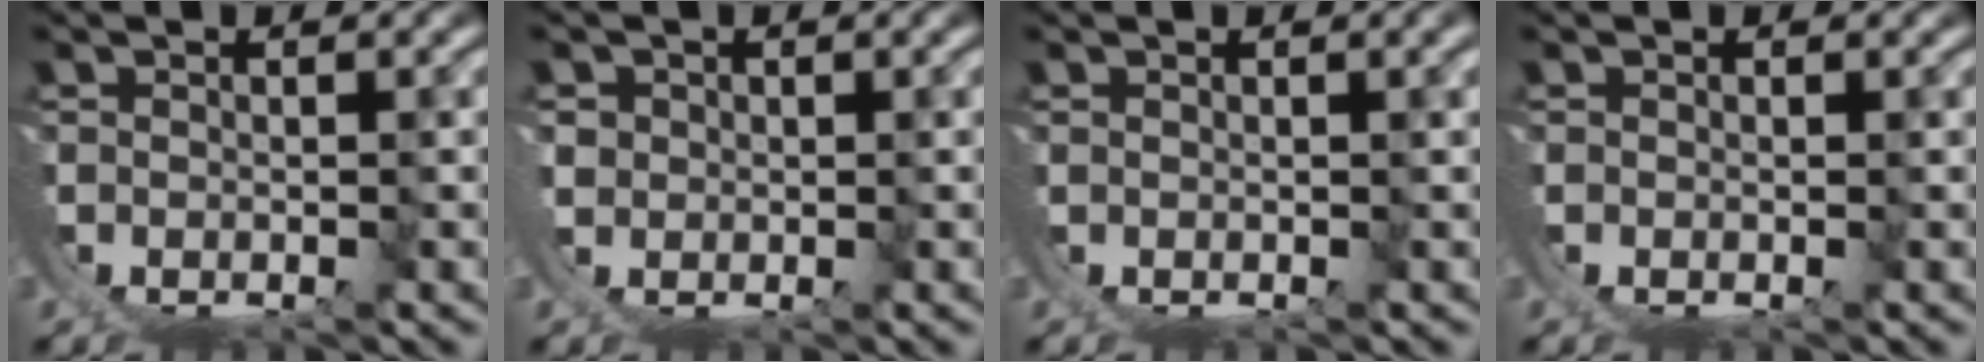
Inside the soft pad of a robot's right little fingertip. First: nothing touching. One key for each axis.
{"total": 3.0, "fx": 0.7, "fy": 2.9, "fz": 0.7, "tx": -0.032, "ty": 0.001, "tz": 0.009}
{"total": 0.6, "fx": 0.3, "fy": -0.5, "fz": 0.3, "tx": 0.002, "ty": 0.006, "tz": 0.005}
{"total": 0.0}